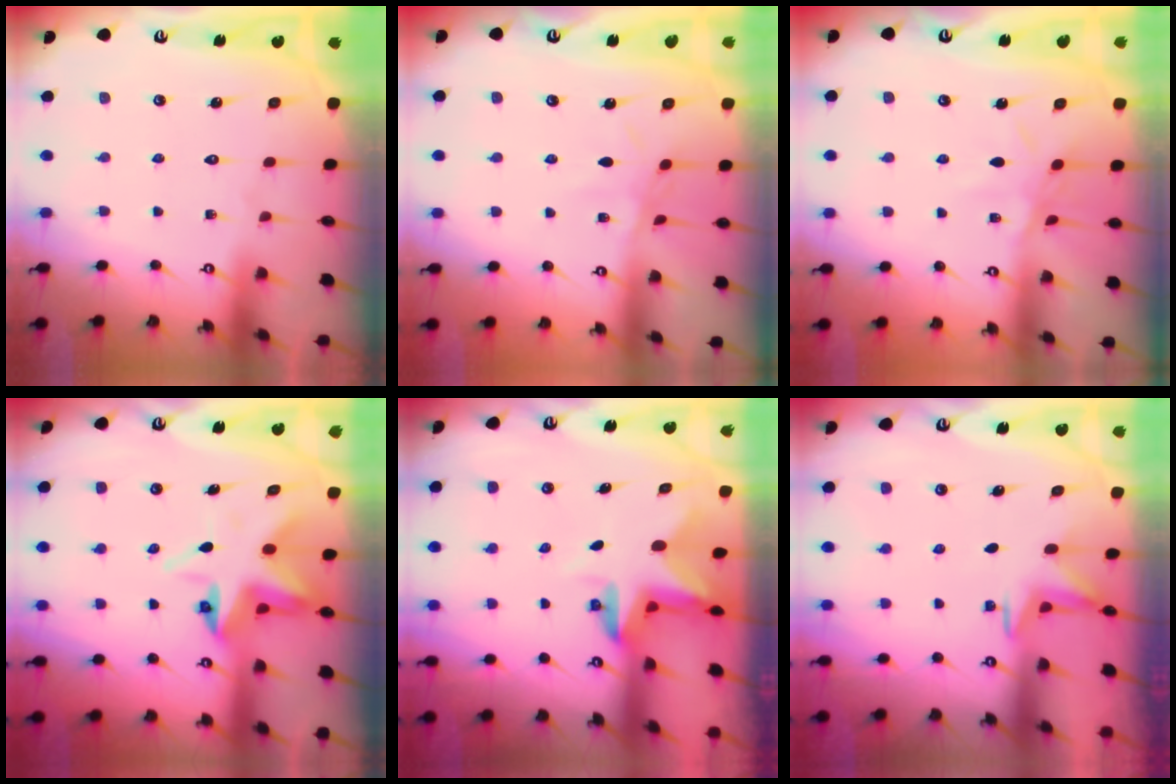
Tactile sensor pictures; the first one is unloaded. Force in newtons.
{"total": 2.8, "press": 2.8, "slide": 0.2}
{"total": 6.8, "press": 6.7, "slide": 0.5}
{"total": 7.3, "press": 7.1, "slide": 1.9}
{"total": 3.0, "press": 3.0, "slide": 0.4}
{"total": 2.1, "press": 1.8, "slide": 1.1}